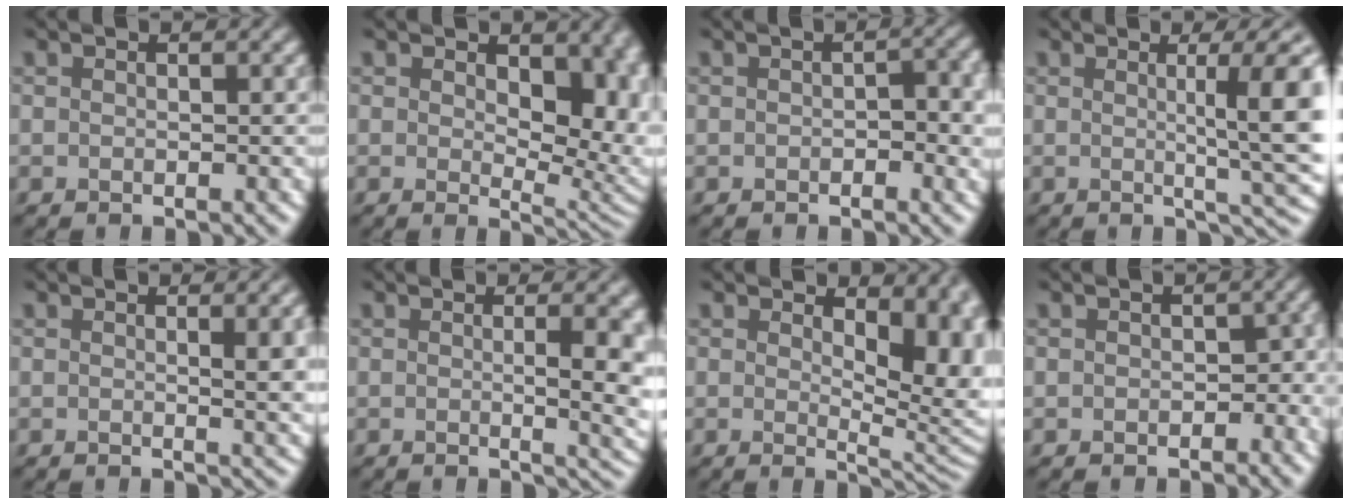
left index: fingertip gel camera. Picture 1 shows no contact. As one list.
[{"total": 7.2, "force": [0.9, 4.4, 5.7], "torque": [-0.069, -0.014, 0.016]}, {"total": 3.0, "force": [-0.3, 1.5, 2.5], "torque": [-0.031, -0.002, -0.005]}, {"total": 7.8, "force": [0.8, 1.5, 7.6], "torque": [-0.090, 0.005, 0.013]}, {"total": 4.4, "force": [0.8, 1.4, 4.1], "torque": [-0.038, 0.005, 0.009]}, {"total": 6.7, "force": [0.2, 2.5, 6.2], "torque": [-0.050, -0.003, 0.005]}, {"total": 8.4, "force": [2.0, 4.3, 6.9], "torque": [-0.074, -0.011, 0.032]}, {"total": 2.2, "force": [-0.6, 1.6, 1.4], "torque": [-0.010, -0.005, -0.009]}]